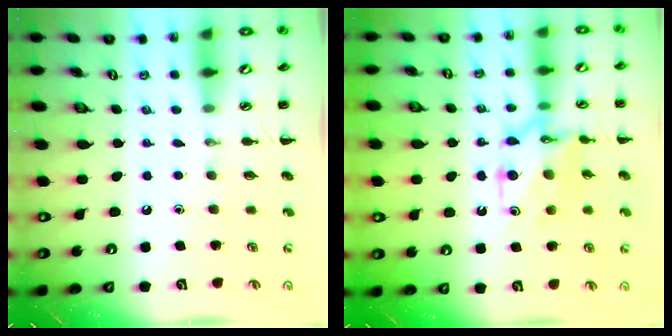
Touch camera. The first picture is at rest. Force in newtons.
{"total": 10.2, "press": 10.1, "slide": 0.5}